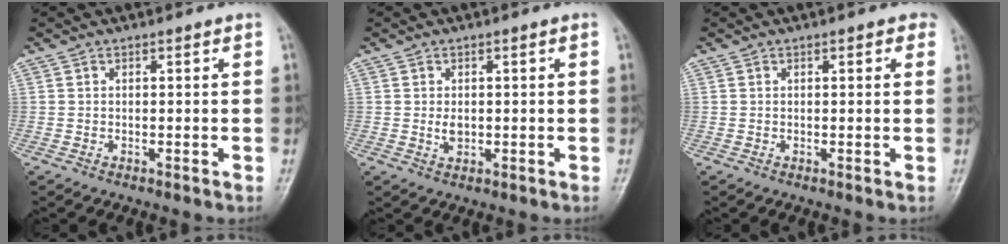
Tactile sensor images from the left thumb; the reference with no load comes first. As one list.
[{"total": 1.9, "force": [0.0, 1.4, 1.4], "torque": [-0.018, -0.002, 0.002]}, {"total": 1.5, "force": [0.7, 0.9, 1.0], "torque": [-0.001, 0.002, 0.004]}]